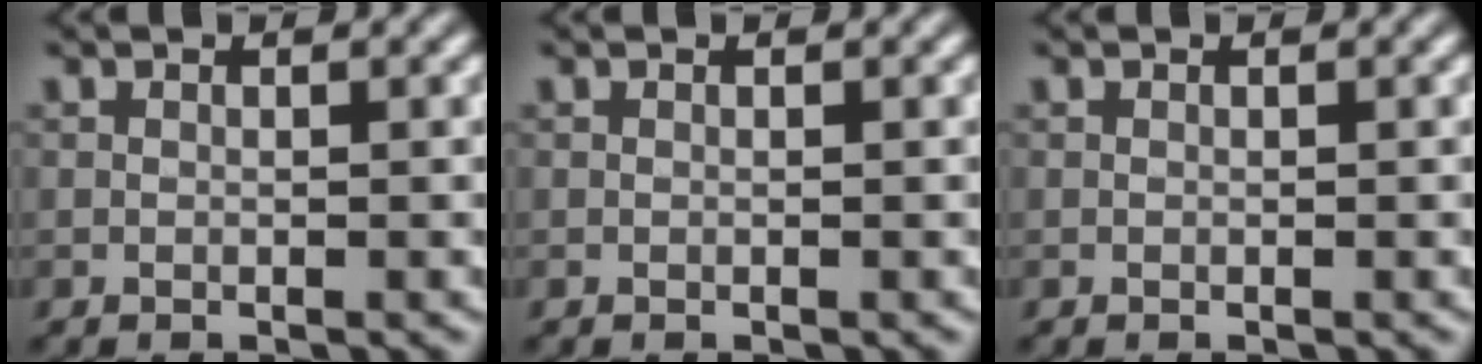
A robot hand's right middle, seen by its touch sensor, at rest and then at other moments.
{"total": 0.0}
{"total": 0.0}